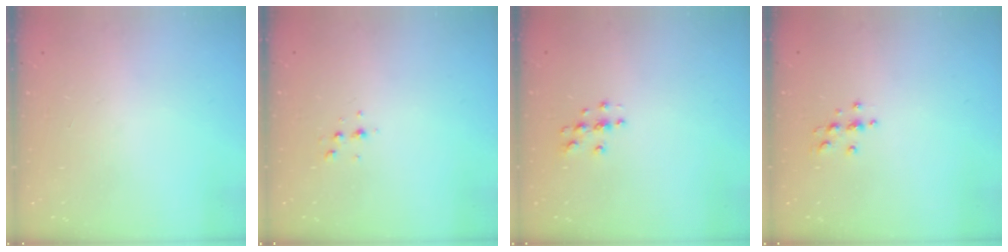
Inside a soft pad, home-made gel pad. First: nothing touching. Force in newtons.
{"total": 3.6, "press": 3.1, "slide": 1.7}
{"total": 3.9, "press": 3.9, "slide": 0.4}
{"total": 3.2, "press": 3.2, "slide": 0.5}